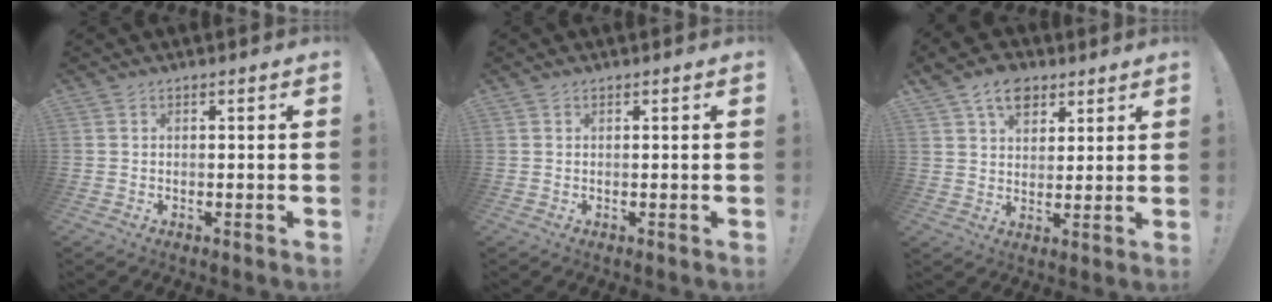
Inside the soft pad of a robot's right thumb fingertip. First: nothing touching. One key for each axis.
{"total": 0.0}
{"total": 10.3, "fx": 6.0, "fy": 6.8, "fz": 4.8, "tx": -0.068, "ty": -0.026, "tz": 0.113}